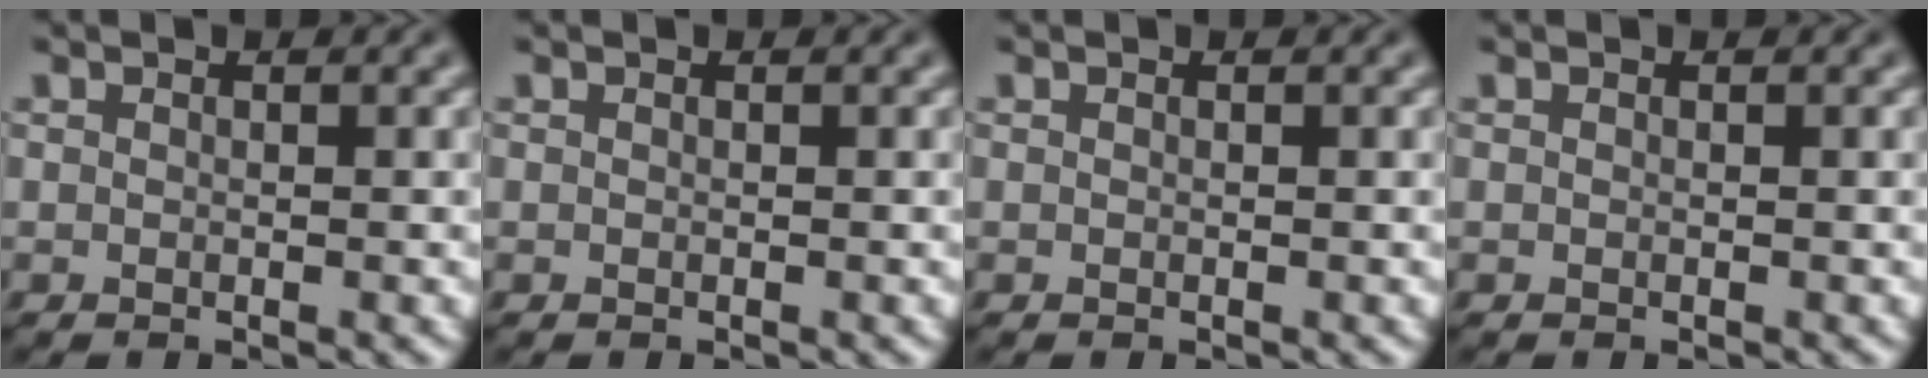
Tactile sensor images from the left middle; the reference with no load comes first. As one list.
[{"total": 0.0}, {"total": 0.0}, {"total": 0.0}]